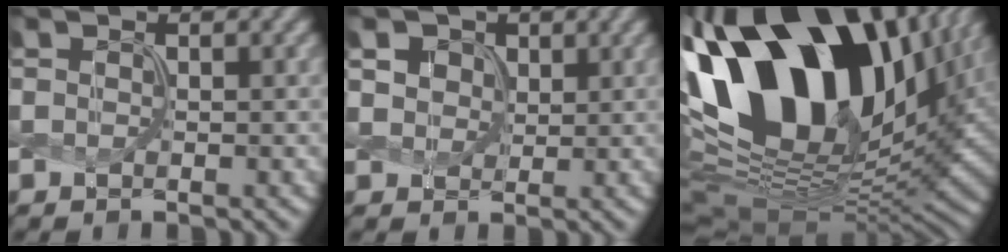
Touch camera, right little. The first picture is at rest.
{"total": 4.9, "force": [2.7, 3.5, 2.2], "torque": [-0.068, 0.003, 0.045]}
{"total": 19.9, "force": [6.3, 12.0, 14.6], "torque": [-0.271, 0.016, 0.112]}